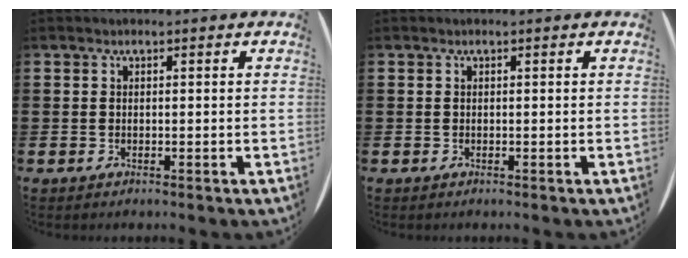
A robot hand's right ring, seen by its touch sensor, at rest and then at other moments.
{"total": 0.0}